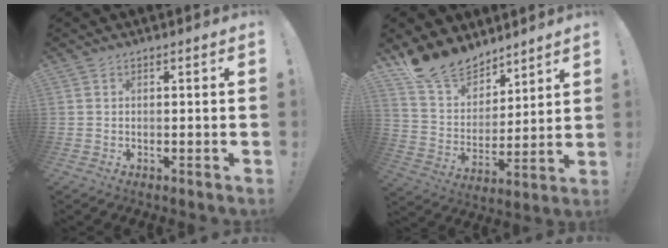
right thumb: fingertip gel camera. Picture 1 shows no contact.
{"total": 15.5, "force": [13.0, 7.8, 3.4], "torque": [-0.083, -0.097, 0.249]}